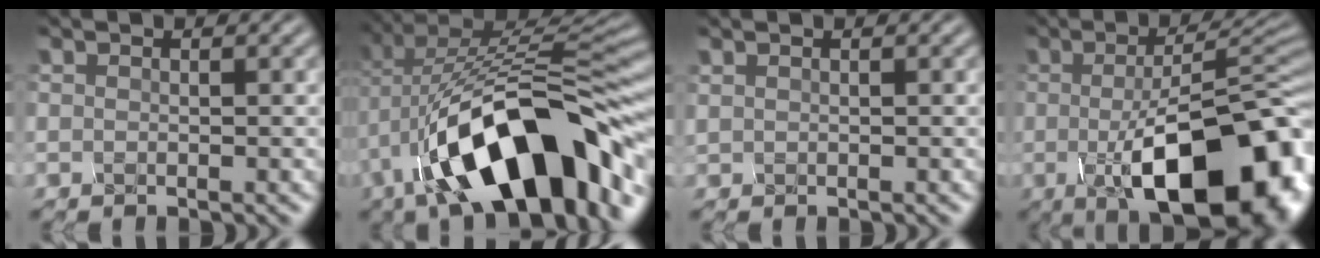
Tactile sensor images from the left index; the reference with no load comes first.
{"total": 14.0, "force": [-4.3, 6.7, 11.5], "torque": [-0.176, 0.009, -0.048]}
{"total": 0.6, "force": [0.2, -0.4, -0.5], "torque": [0.001, 0.000, 0.013]}
{"total": 15.1, "force": [-4.7, 5.6, 13.2], "torque": [-0.164, -0.016, -0.046]}